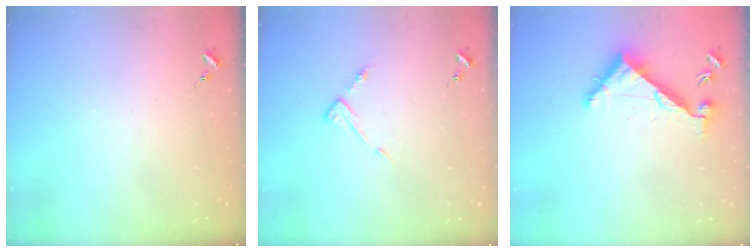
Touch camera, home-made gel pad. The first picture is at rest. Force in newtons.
{"total": 5.3, "press": 5.3, "slide": 0.4}
{"total": 7.2, "press": 7.2, "slide": 0.3}